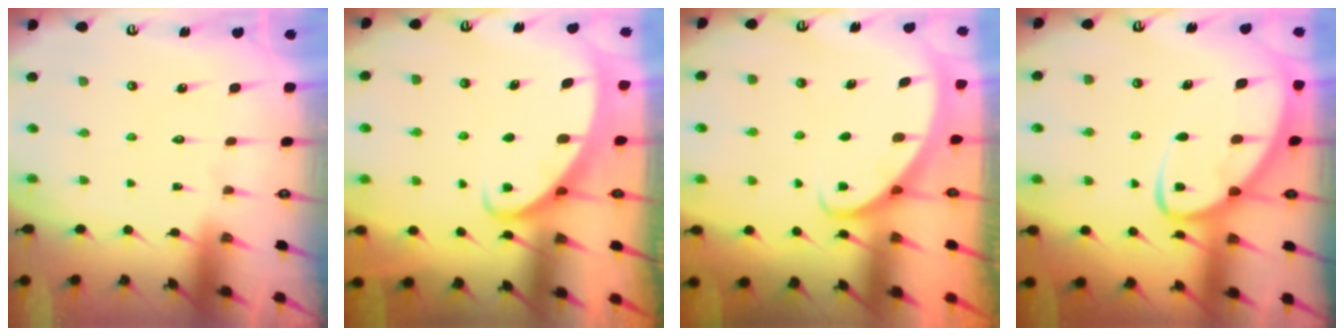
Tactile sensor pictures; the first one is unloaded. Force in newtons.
{"total": 2.4, "press": 2.4, "slide": 0.2}
{"total": 2.6, "press": 2.6, "slide": 0.1}
{"total": 7.4, "press": 7.4, "slide": 0.8}